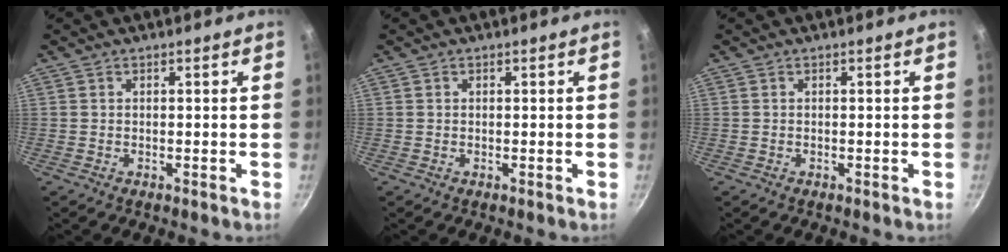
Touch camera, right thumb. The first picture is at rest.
{"total": 0.0}
{"total": 0.0}